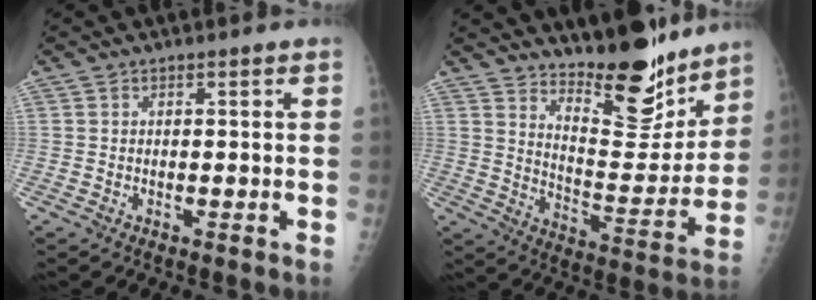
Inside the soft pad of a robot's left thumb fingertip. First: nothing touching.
{"total": 16.4, "force": [13.8, 4.9, 7.4], "torque": [-0.061, -0.120, 0.223]}